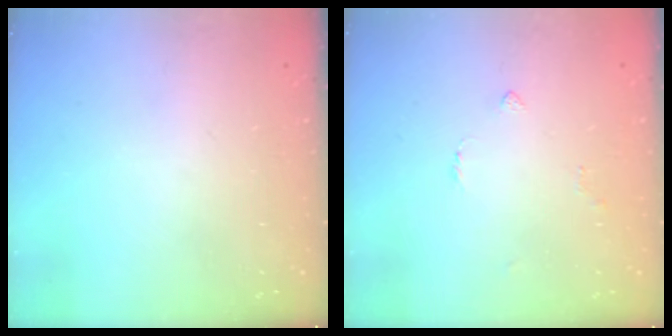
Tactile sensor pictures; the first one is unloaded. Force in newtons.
{"total": 2.3, "press": 2.2, "slide": 0.6}